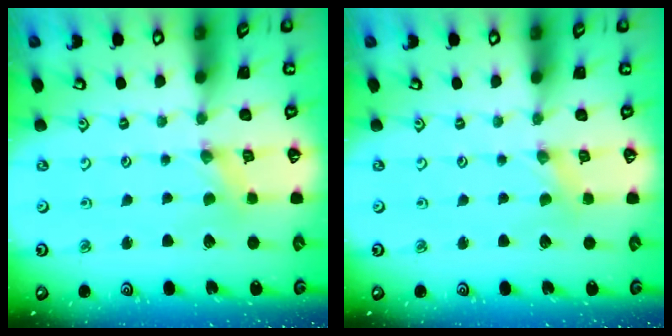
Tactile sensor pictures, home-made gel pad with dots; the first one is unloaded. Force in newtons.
{"total": 1.0, "press": 1.0, "slide": 0.2}